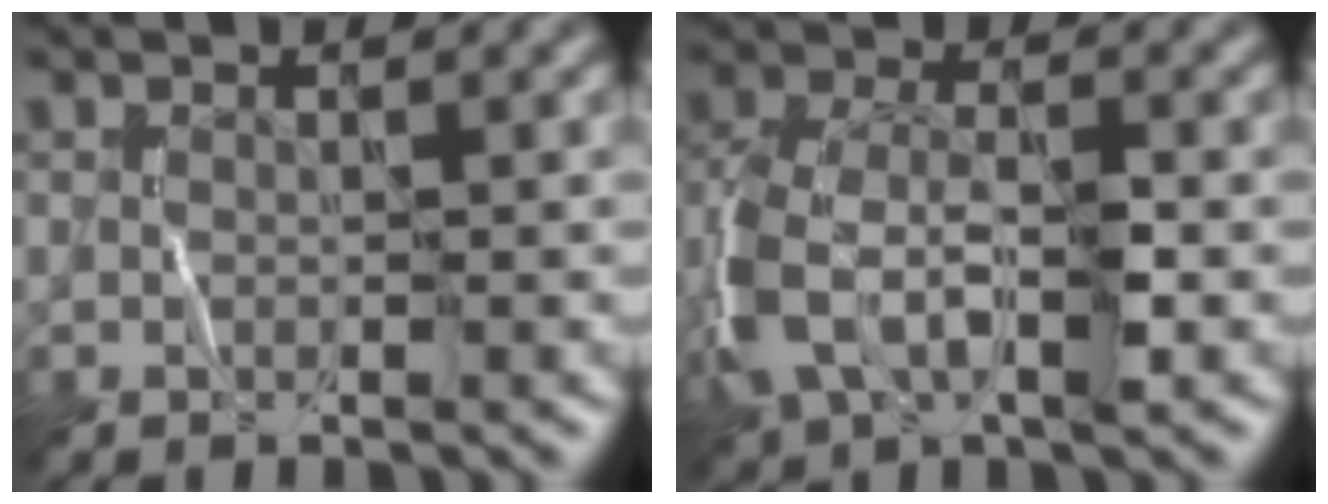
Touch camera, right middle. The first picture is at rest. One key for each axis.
{"total": 6.3, "fx": -2.3, "fy": 3.5, "fz": 4.7, "tx": -0.110, "ty": 0.000, "tz": -0.049}